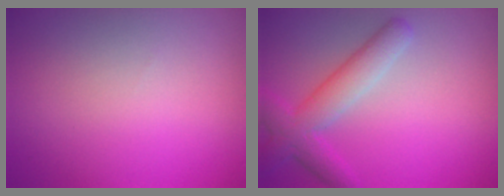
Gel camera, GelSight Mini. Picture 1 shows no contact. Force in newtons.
{"total": 4.1, "press": 4.1, "slide": 0.2}